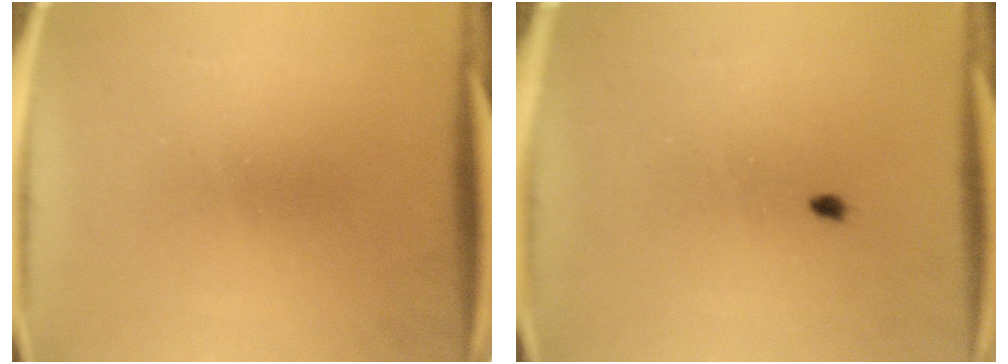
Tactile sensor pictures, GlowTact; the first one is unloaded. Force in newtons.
{"total": 1.4}